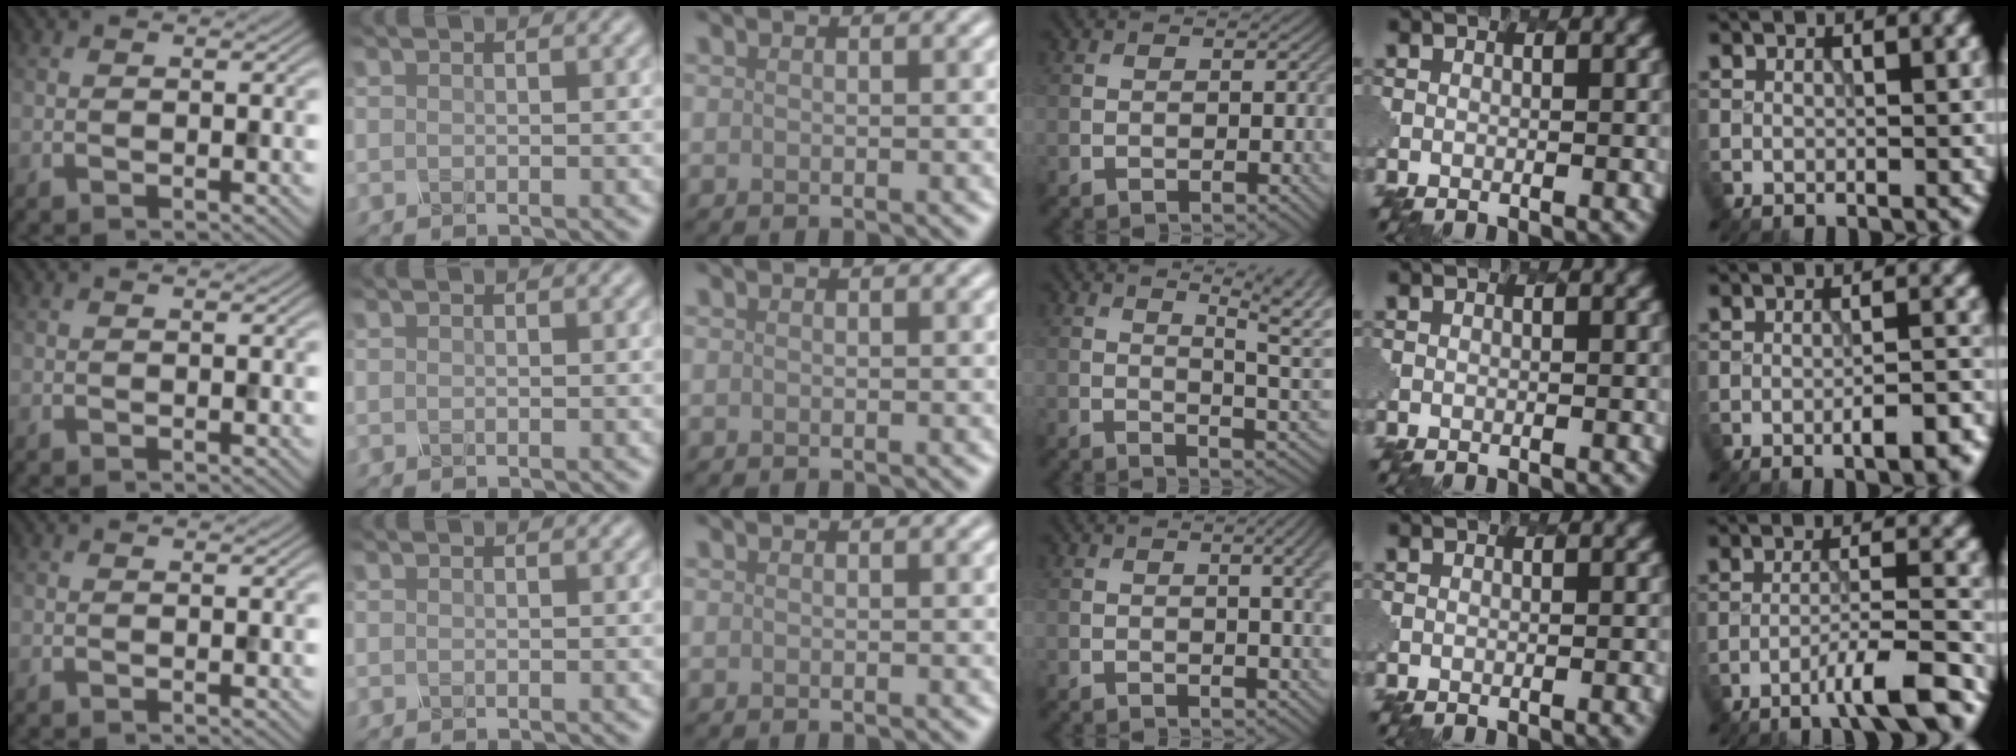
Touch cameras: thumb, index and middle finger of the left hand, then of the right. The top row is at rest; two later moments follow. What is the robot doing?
{"motion": "pour", "object": "mug"}